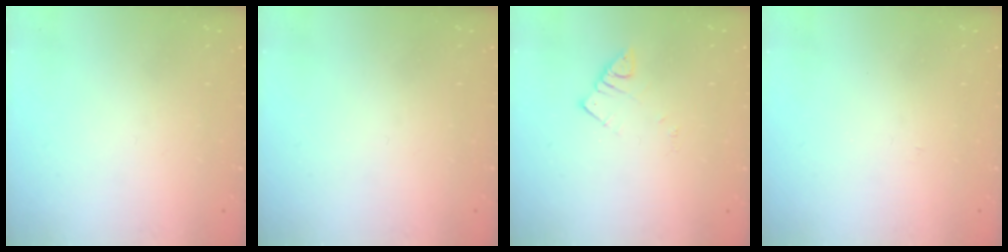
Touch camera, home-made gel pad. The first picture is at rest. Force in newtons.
{"total": 0.0}
{"total": 2.6, "press": 2.6, "slide": 0.1}
{"total": 2.7, "press": 2.7, "slide": 0.3}